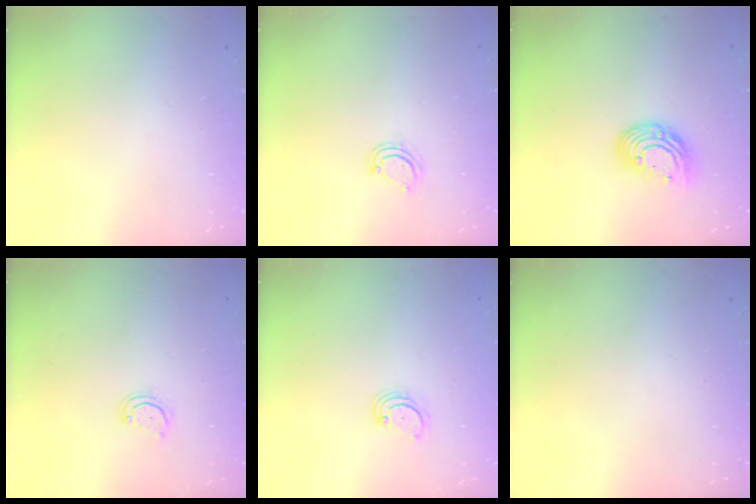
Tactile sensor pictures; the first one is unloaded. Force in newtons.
{"total": 4.4, "press": 4.4, "slide": 0.2}
{"total": 11.6, "press": 11.5, "slide": 1.2}
{"total": 3.1, "press": 3.1, "slide": 0.2}
{"total": 2.7, "press": 2.7, "slide": 0.3}
{"total": 0.0}